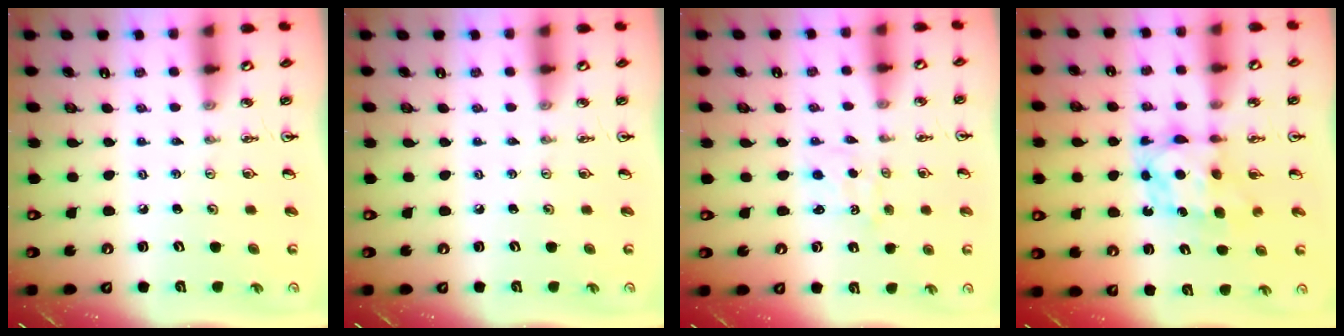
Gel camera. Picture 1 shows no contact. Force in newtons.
{"total": 0.0}
{"total": 1.0, "press": 0.9, "slide": 0.3}
{"total": 6.9, "press": 6.9, "slide": 0.6}